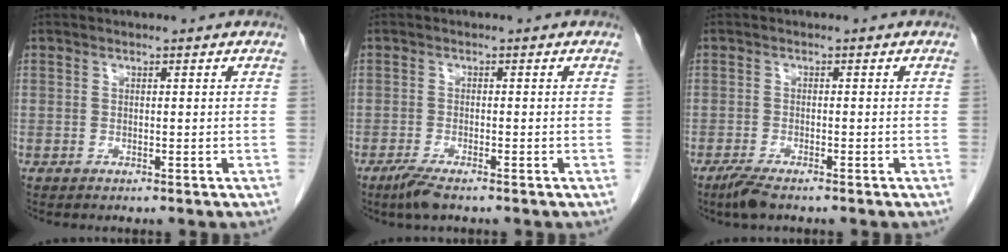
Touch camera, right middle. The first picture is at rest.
{"total": 3.2, "force": [-2.3, 0.4, 2.1], "torque": [-0.049, -0.008, -0.045]}
{"total": 3.2, "force": [-2.4, 0.5, 2.0], "torque": [-0.046, -0.009, -0.045]}